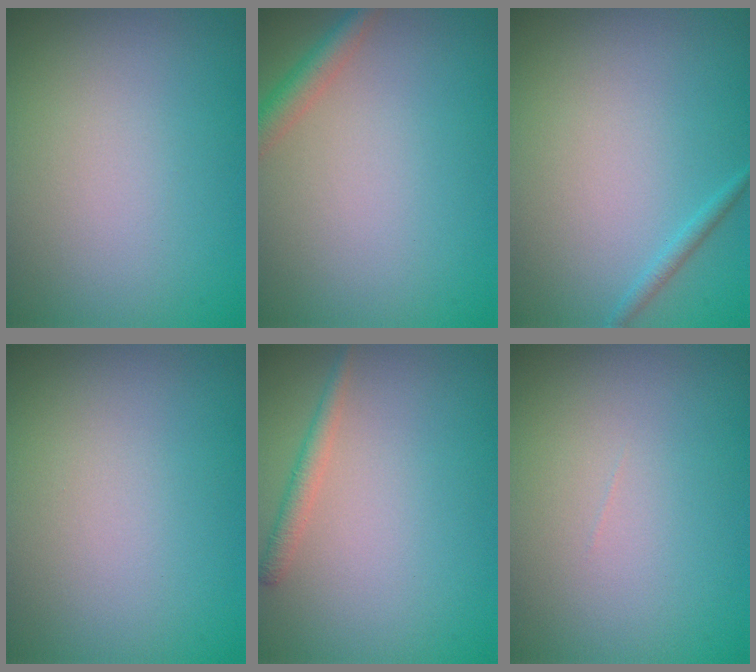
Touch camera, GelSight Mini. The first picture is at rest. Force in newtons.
{"total": 2.3, "press": 2.3, "slide": 0.1}
{"total": 0.9, "press": 0.9, "slide": 0.1}
{"total": 0.0}
{"total": 1.4, "press": 1.4, "slide": 0.1}
{"total": 0.0}